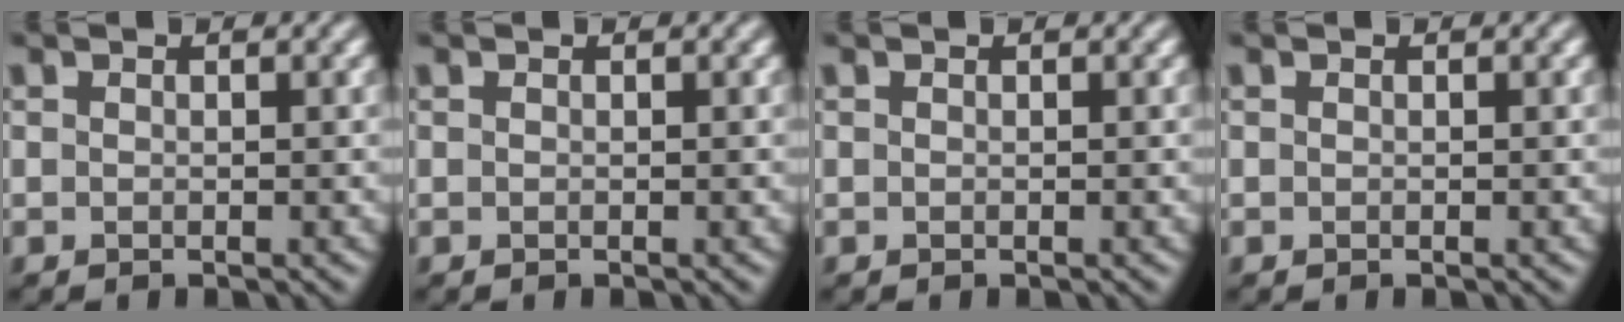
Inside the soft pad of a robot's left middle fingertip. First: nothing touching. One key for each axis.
{"total": 0.0}
{"total": 0.0}
{"total": 0.0}